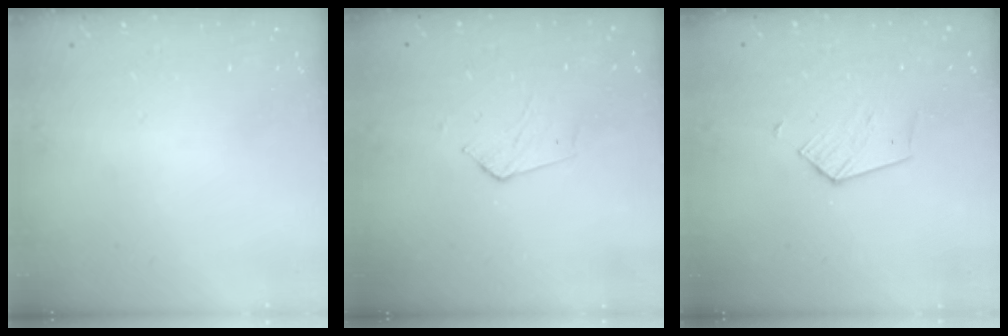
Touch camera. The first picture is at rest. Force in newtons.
{"total": 2.6, "press": 2.6, "slide": 0.2}
{"total": 5.2, "press": 5.2, "slide": 0.5}